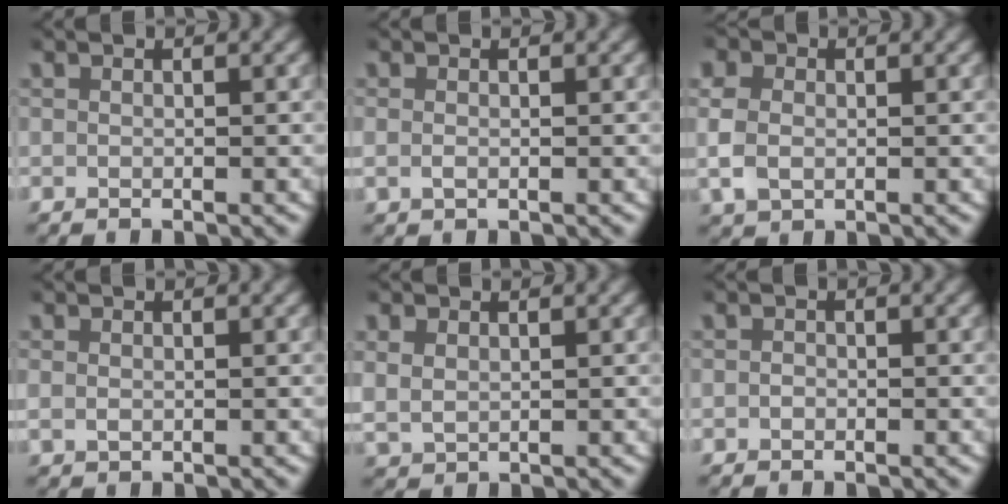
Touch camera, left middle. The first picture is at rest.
{"total": 0.7, "force": [0.0, 0.4, 0.6], "torque": [-0.017, -0.003, 0.004]}
{"total": 4.2, "force": [0.2, 3.6, 2.3], "torque": [-0.071, -0.006, 0.006]}
{"total": 0.8, "force": [0.3, 0.5, 0.5], "torque": [-0.014, -0.001, 0.009]}
{"total": 2.5, "force": [0.9, 2.0, 1.1], "torque": [-0.041, -0.007, 0.025]}
{"total": 0.6, "force": [-0.4, 0.4, 0.1], "torque": [-0.003, -0.003, -0.006]}